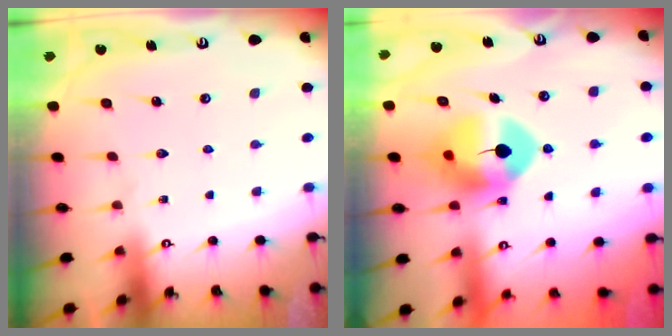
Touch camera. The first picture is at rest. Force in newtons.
{"total": 9.5, "press": 9.4, "slide": 1.7}